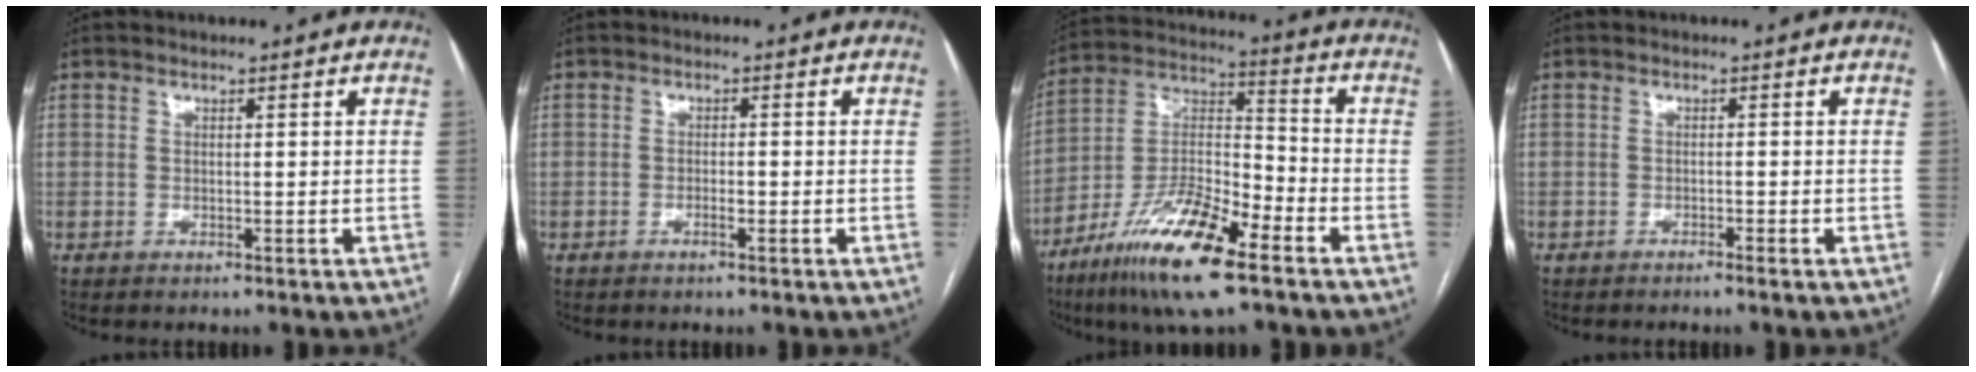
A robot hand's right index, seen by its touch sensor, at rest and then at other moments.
{"total": 1.3, "force": [-0.7, 0.1, 1.1], "torque": [-0.021, 0.001, -0.014]}
{"total": 15.8, "force": [-9.7, 2.7, 12.1], "torque": [-0.236, -0.011, -0.177]}
{"total": 1.0, "force": [-0.8, -0.2, 0.6], "torque": [-0.012, 0.001, -0.014]}